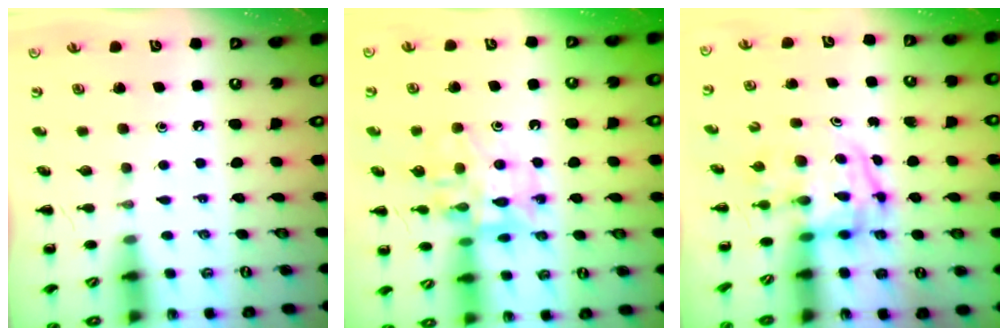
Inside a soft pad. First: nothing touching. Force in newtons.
{"total": 12.8, "press": 12.6, "slide": 1.8}
{"total": 4.0, "press": 3.9, "slide": 0.6}